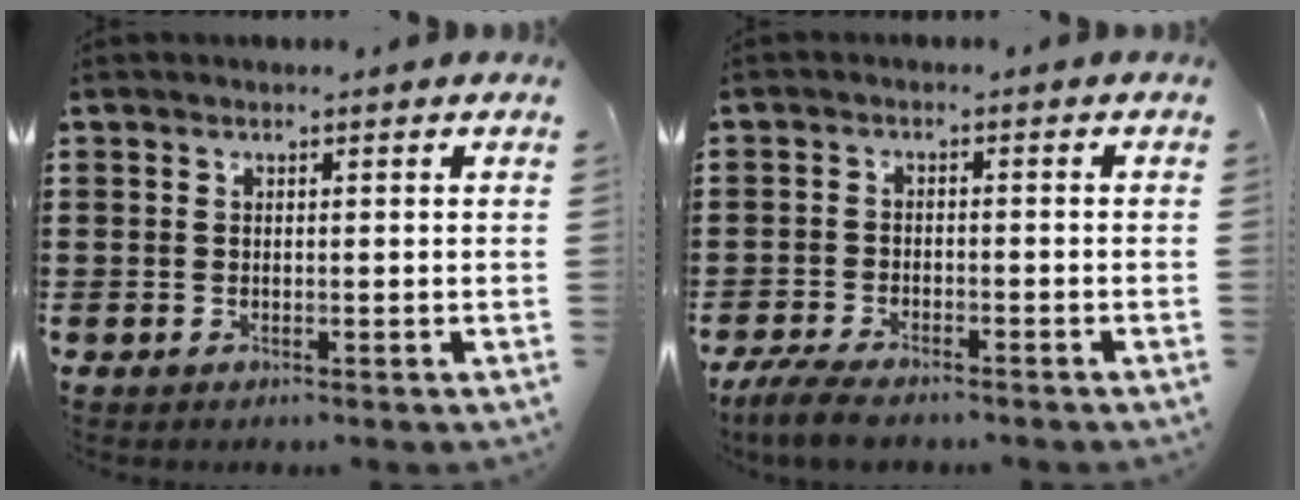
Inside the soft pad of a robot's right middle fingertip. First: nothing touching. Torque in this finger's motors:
{"motor_torque": [0.96, -0.42, 0.11, 0.11]}